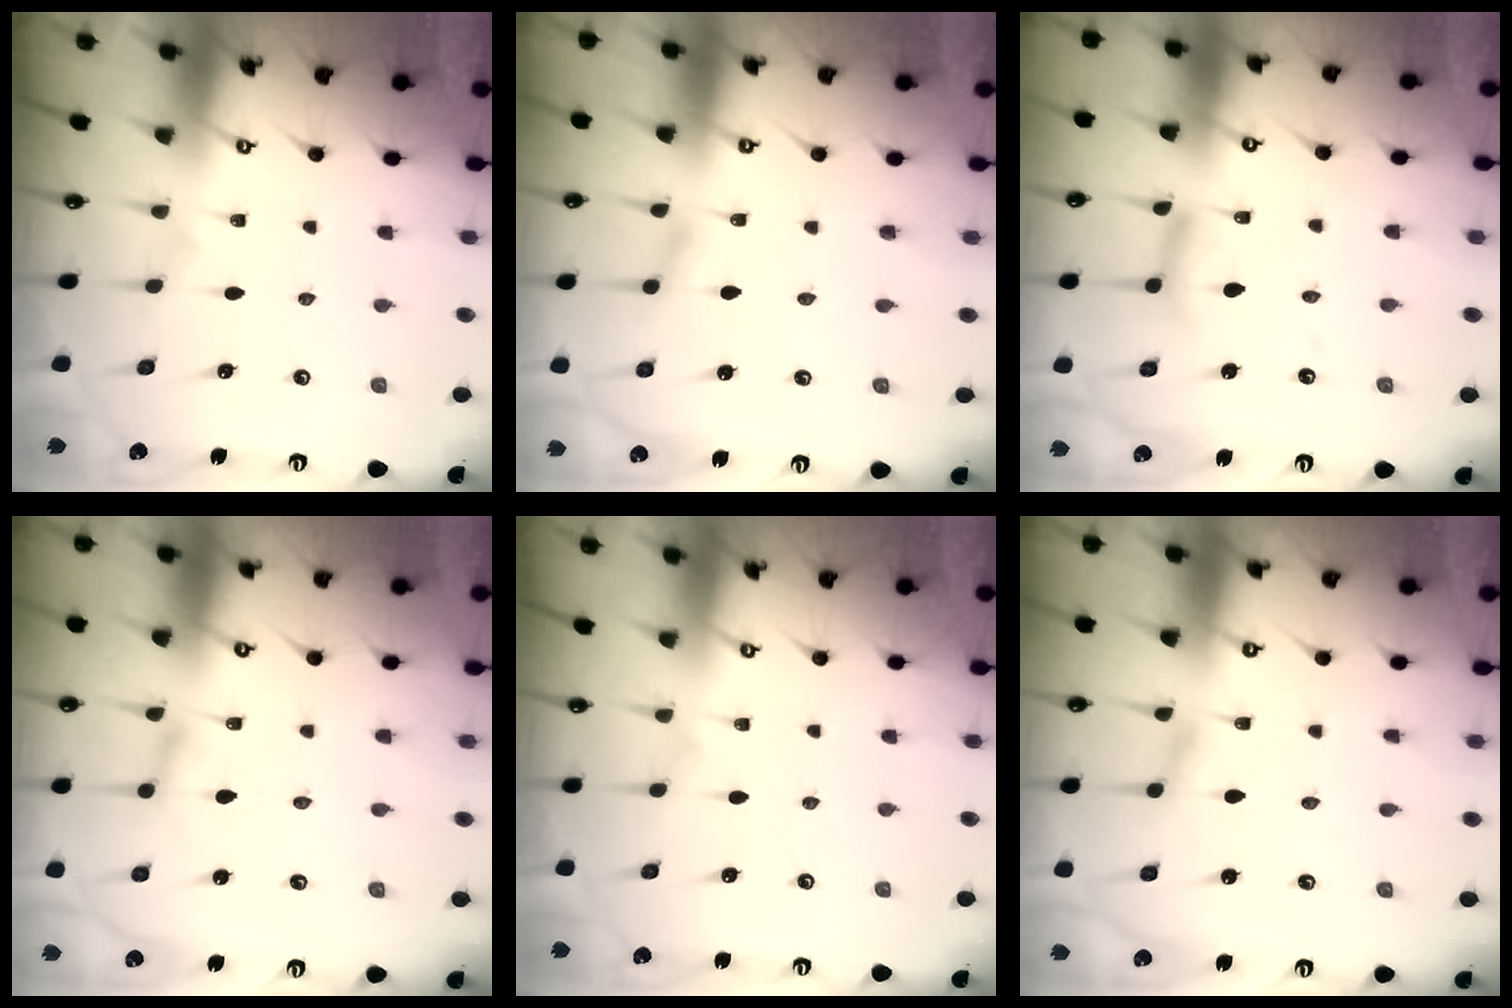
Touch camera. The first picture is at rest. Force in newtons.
{"total": 1.9, "press": 1.9, "slide": 0.2}
{"total": 8.7, "press": 8.7, "slide": 0.8}
{"total": 1.8, "press": 1.7, "slide": 0.2}
{"total": 0.0}
{"total": 1.6, "press": 1.6, "slide": 0.2}